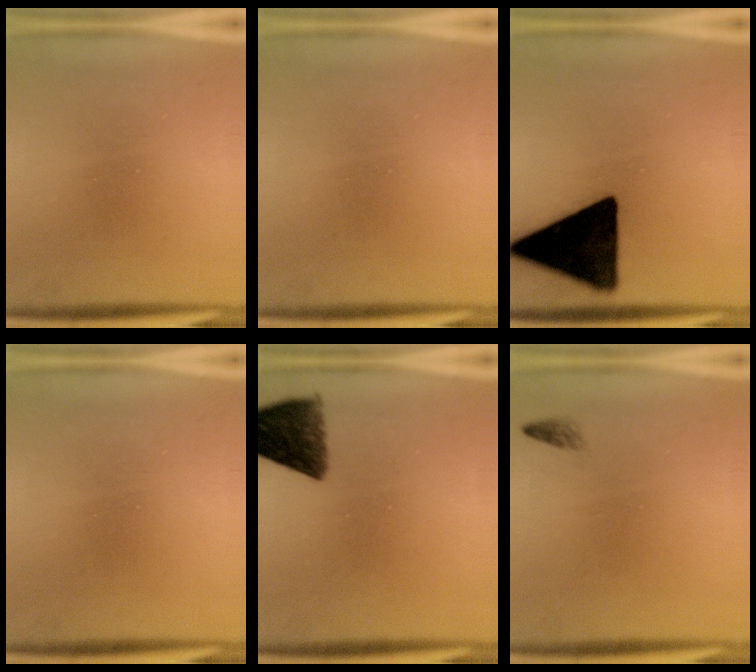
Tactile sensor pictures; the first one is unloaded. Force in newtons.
{"total": 0.0}
{"total": 18.1}
{"total": 0.0}
{"total": 9.3}
{"total": 0.8}